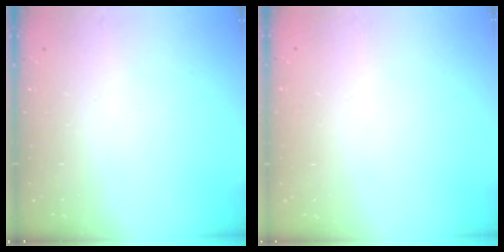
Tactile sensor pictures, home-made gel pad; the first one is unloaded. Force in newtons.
{"total": 0.0}